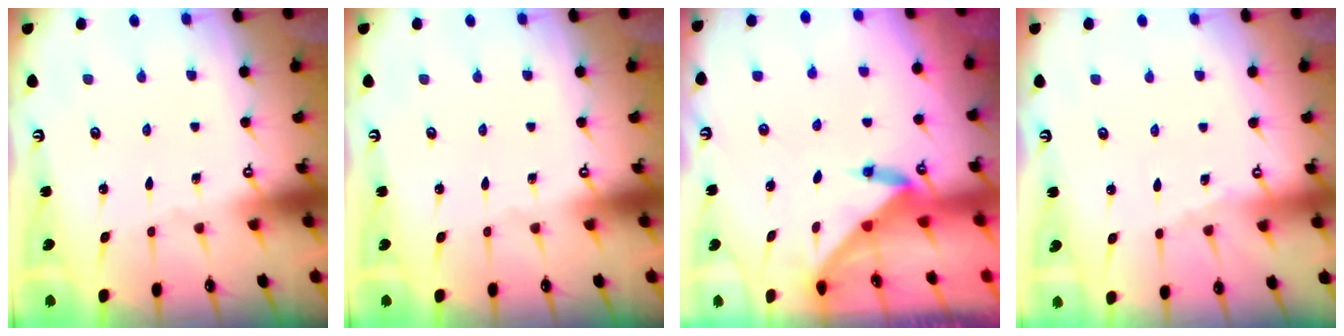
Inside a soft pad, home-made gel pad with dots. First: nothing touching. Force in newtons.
{"total": 0.0}
{"total": 3.6, "press": 3.5, "slide": 0.3}
{"total": 1.8, "press": 1.8, "slide": 0.4}